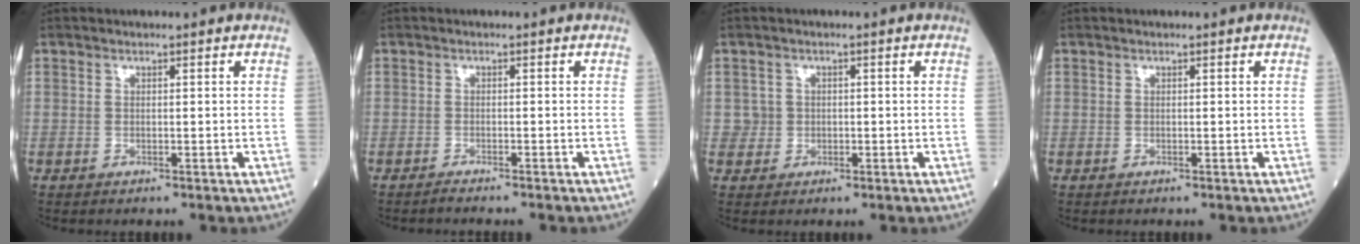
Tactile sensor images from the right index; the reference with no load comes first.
{"total": 1.8, "force": [-1.6, -0.3, 0.8], "torque": [-0.010, 0.002, -0.020]}
{"total": 1.8, "force": [0.0, 1.8, -0.1], "torque": [0.008, 0.007, 0.002]}
{"total": 0.0}